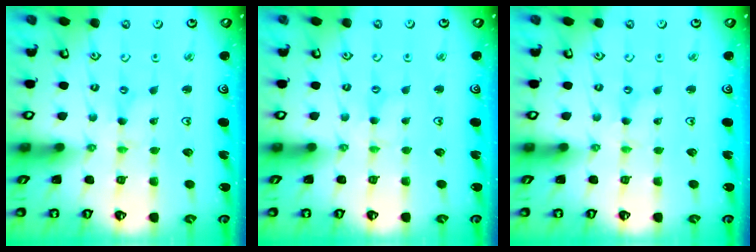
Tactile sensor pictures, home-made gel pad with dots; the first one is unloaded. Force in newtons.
{"total": 1.7, "press": 1.6, "slide": 0.3}
{"total": 0.0}